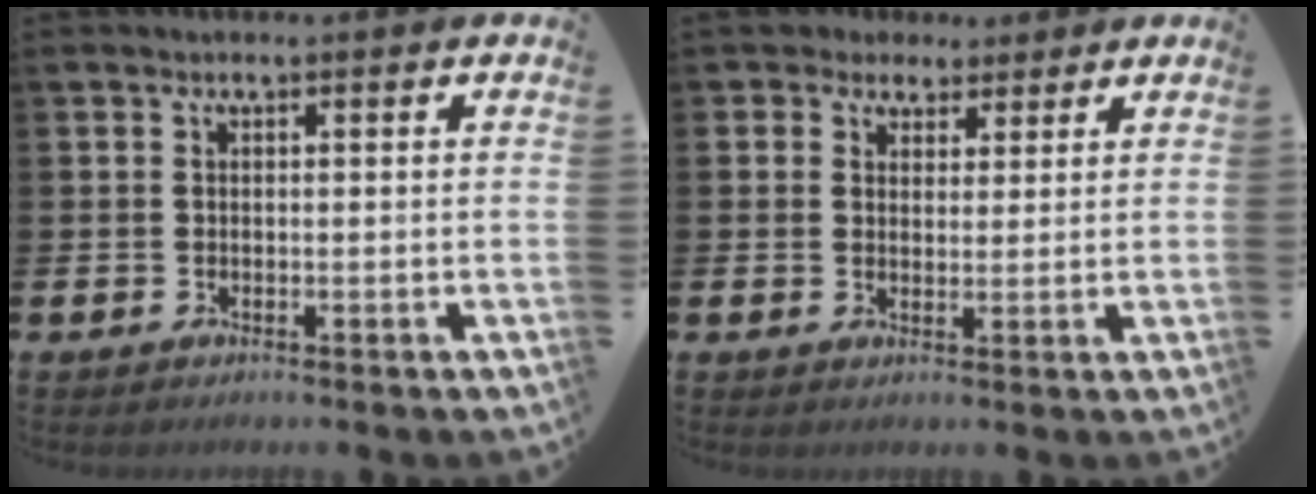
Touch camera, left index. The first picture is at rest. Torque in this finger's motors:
{"motor_torque": [1.09, -0.97, 0.13, 0.02]}